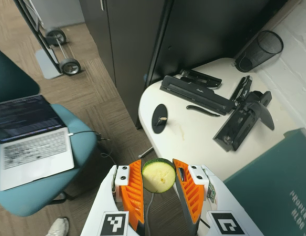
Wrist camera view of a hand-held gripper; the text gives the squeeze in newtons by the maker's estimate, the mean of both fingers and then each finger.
{"total": 10.2, "left": 10.6, "right": 9.8}